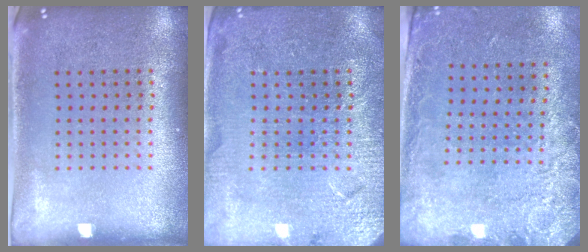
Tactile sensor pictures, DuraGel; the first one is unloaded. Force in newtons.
{"total": 3.5, "press": 3.4, "slide": 0.7}
{"total": 2.6, "press": 1.9, "slide": 1.8}